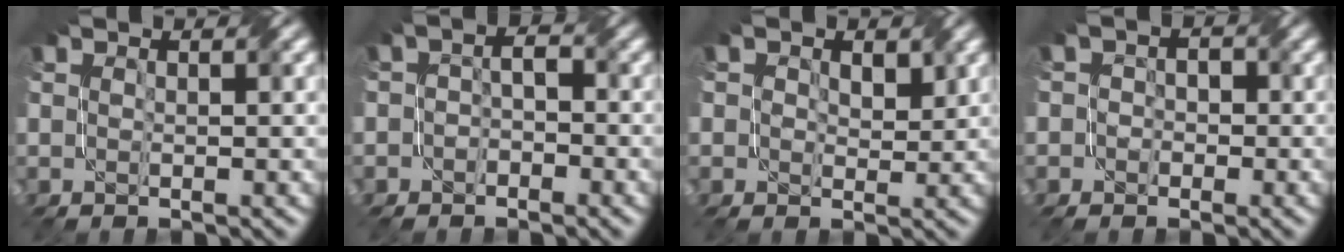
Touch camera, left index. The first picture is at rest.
{"total": 2.1, "force": [-1.4, 1.4, 0.9], "torque": [-0.006, 0.003, -0.033]}
{"total": 2.4, "force": [0.9, 1.9, 1.2], "torque": [-0.022, -0.002, 0.014]}
{"total": 2.5, "force": [-0.9, 2.2, 0.5], "torque": [0.008, 0.012, -0.034]}